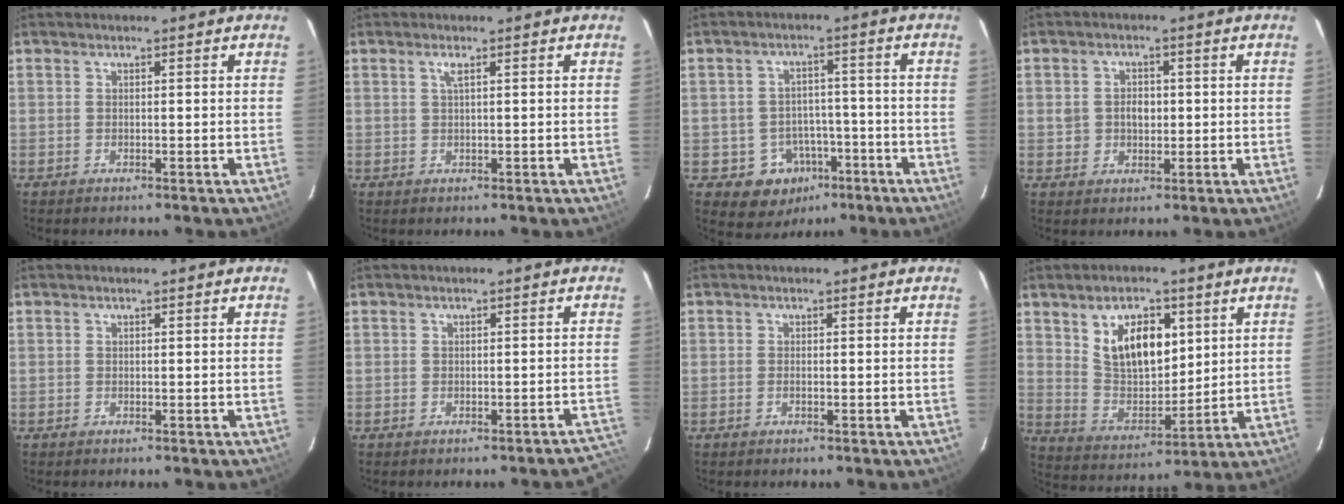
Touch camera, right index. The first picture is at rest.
{"total": 1.2, "force": [0.5, -0.2, 1.1], "torque": [-0.023, 0.002, 0.010]}
{"total": 8.1, "force": [-4.0, 6.9, 1.6], "torque": [-0.038, 0.030, -0.034]}
{"total": 3.5, "force": [0.1, 3.0, 1.9], "torque": [-0.032, 0.009, 0.005]}
{"total": 0.0}
{"total": 3.8, "force": [-3.1, 1.5, 1.6], "torque": [-0.004, 0.020, -0.023]}
{"total": 0.6, "force": [-0.2, 0.1, 0.6], "torque": [-0.012, 0.001, -0.005]}
{"total": 12.8, "force": [5.3, 7.2, 9.2], "torque": [-0.156, 0.005, 0.112]}